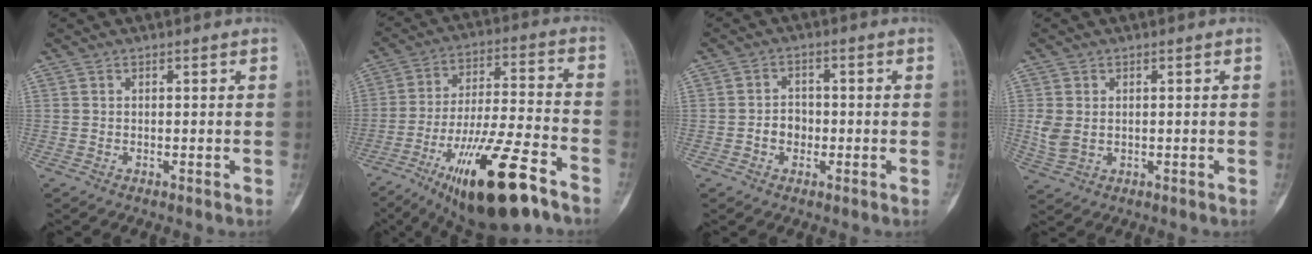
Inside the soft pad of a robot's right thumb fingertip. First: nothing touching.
{"total": 20.9, "force": [-12.2, 5.1, 16.2], "torque": [-0.285, 0.052, -0.203]}
{"total": 4.3, "force": [-1.5, 3.1, 2.6], "torque": [-0.032, 0.019, -0.032]}
{"total": 4.4, "force": [0.2, 3.2, 3.0], "torque": [-0.070, 0.000, 0.012]}